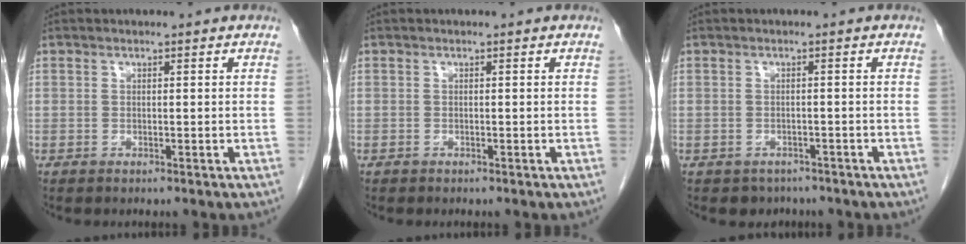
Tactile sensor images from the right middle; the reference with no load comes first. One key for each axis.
{"total": 0.0}
{"total": 2.9, "fx": -2.2, "fy": 1.8, "fz": 0.1, "tx": -0.008, "ty": 0.006, "tz": -0.031}